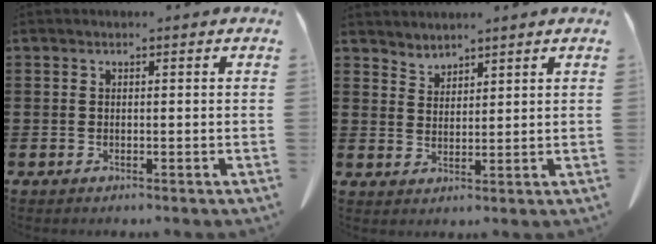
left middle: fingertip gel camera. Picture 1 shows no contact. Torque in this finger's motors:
{"motor_torque": [0.00, 0.09, -0.17, -0.21]}